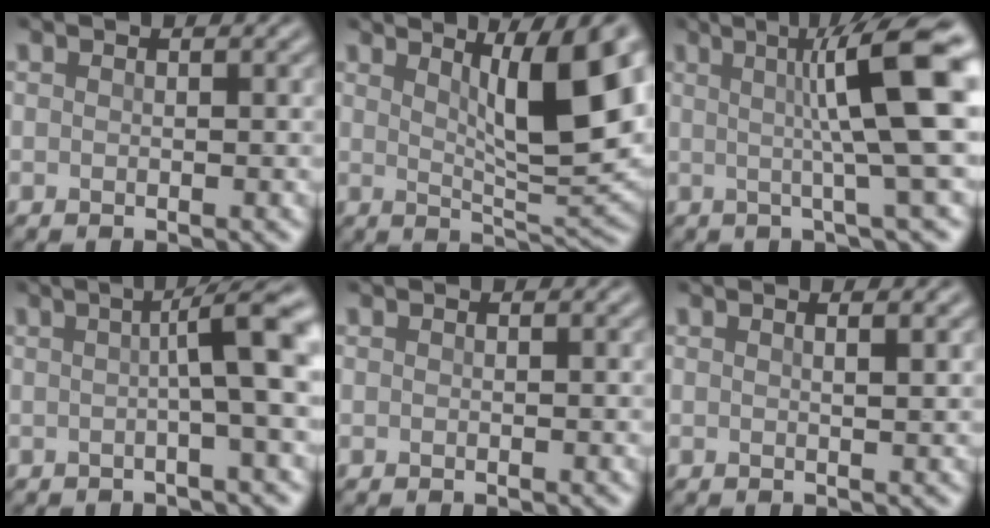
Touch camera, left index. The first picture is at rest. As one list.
[{"total": 9.4, "force": [3.2, 2.1, 8.6], "torque": [-0.115, -0.001, 0.056]}, {"total": 9.3, "force": [1.7, 1.4, 9.1], "torque": [-0.108, 0.016, 0.022]}, {"total": 6.8, "force": [0.8, 1.0, 6.6], "torque": [-0.083, 0.012, 0.004]}, {"total": 0.0}, {"total": 1.5, "force": [0.7, 0.5, 1.2], "torque": [-0.011, 0.003, 0.004]}]